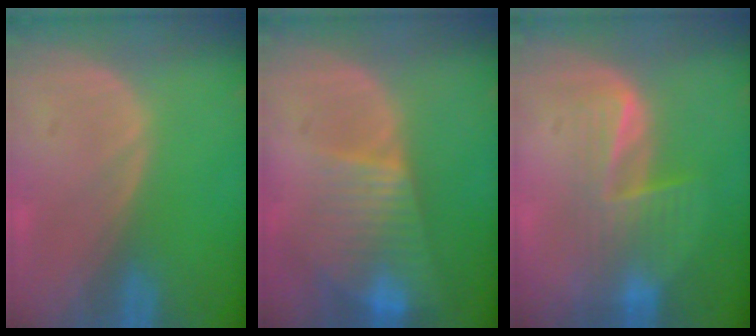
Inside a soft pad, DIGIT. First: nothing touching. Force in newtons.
{"total": 8.0, "press": 6.8, "slide": 4.2}
{"total": 6.2, "press": 5.9, "slide": 1.9}